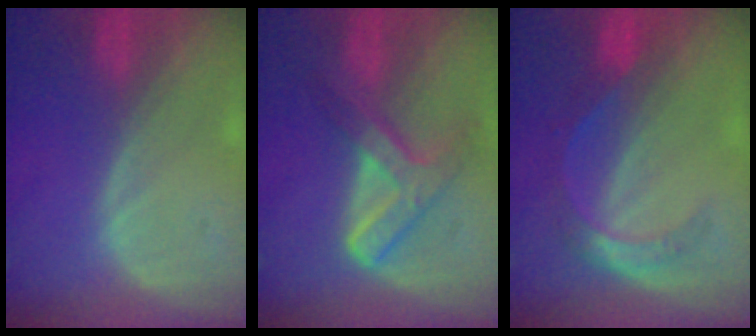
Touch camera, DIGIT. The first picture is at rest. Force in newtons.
{"total": 7.2, "press": 6.2, "slide": 3.8}
{"total": 5.4, "press": 4.7, "slide": 2.6}